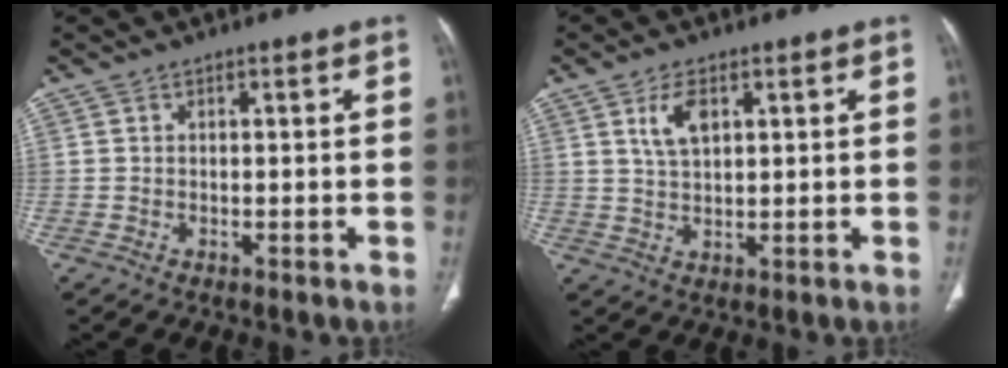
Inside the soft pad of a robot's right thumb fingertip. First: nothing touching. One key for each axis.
{"total": 5.2, "fx": 2.2, "fy": 2.6, "fz": 4.0, "tx": -0.073, "ty": -0.005, "tz": 0.047}